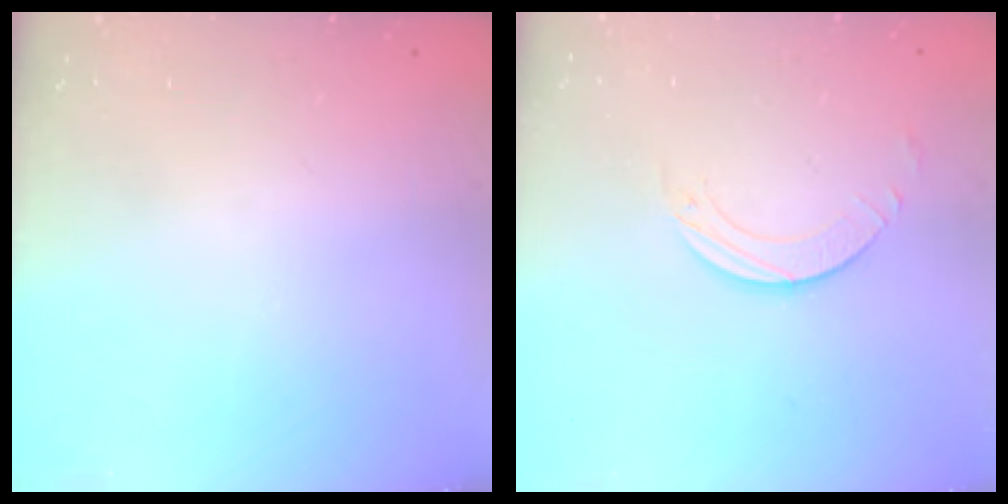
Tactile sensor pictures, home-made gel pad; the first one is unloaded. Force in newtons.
{"total": 1.9, "press": 1.9, "slide": 0.1}